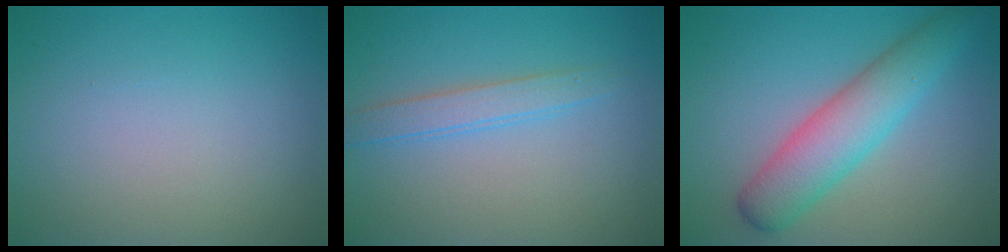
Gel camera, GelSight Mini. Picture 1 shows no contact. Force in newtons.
{"total": 2.1, "press": 2.1, "slide": 0.1}
{"total": 5.6, "press": 5.6, "slide": 0.2}